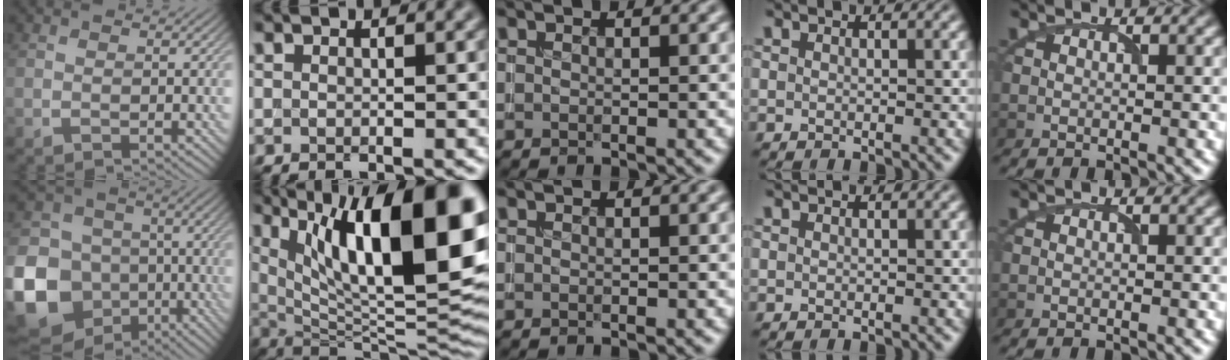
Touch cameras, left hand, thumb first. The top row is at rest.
{"thumb": {"total": 19.5, "force": [-6.7, 16.8, 7.3], "torque": [-0.217, -0.047, -0.135]}, "index": {"total": 17.6, "force": [6.0, 5.9, 15.5], "torque": [-0.218, 0.012, 0.108]}}